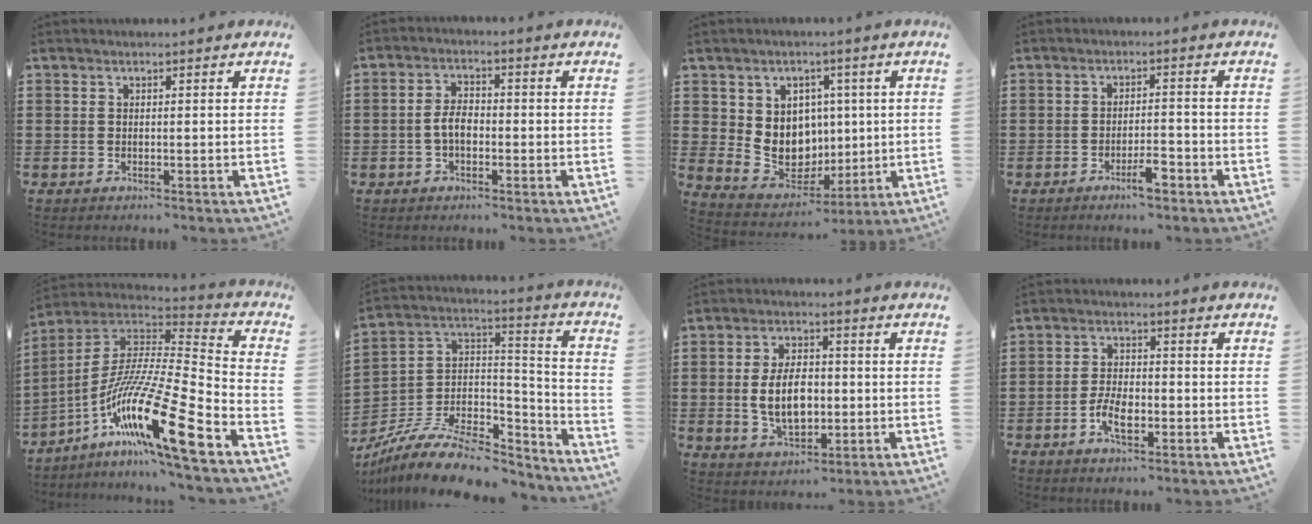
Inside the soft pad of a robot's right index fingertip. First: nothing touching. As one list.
[{"total": 3.8, "force": [-0.9, 2.1, 3.1], "torque": [-0.072, 0.002, -0.021]}, {"total": 8.1, "force": [1.5, 7.6, 2.4], "torque": [-0.054, -0.009, 0.037]}, {"total": 4.2, "force": [-2.7, 1.1, 3.1], "torque": [-0.055, 0.005, -0.050]}, {"total": 18.8, "force": [-10.7, 1.3, 15.4], "torque": [-0.312, 0.000, -0.201]}, {"total": 11.1, "force": [-7.6, 5.1, 6.3], "torque": [-0.127, 0.017, -0.139]}, {"total": 8.1, "force": [-0.6, 4.8, 6.5], "torque": [-0.124, 0.001, -0.018]}, {"total": 4.5, "force": [-1.9, 2.3, 3.5], "torque": [-0.072, 0.002, -0.036]}]